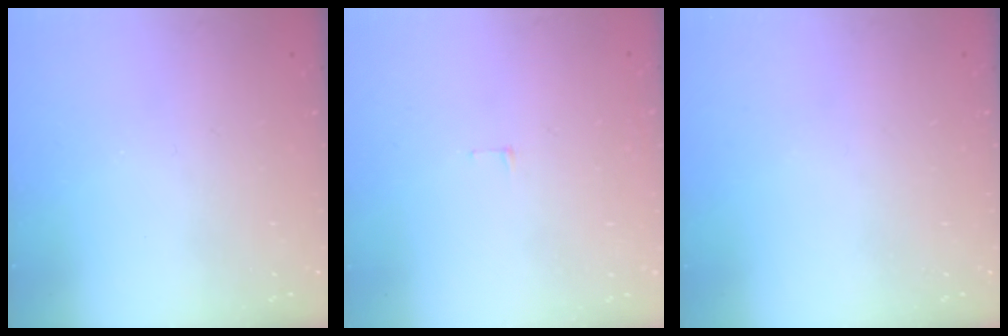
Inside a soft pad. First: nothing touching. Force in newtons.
{"total": 3.8, "press": 3.8, "slide": 0.3}
{"total": 0.0}